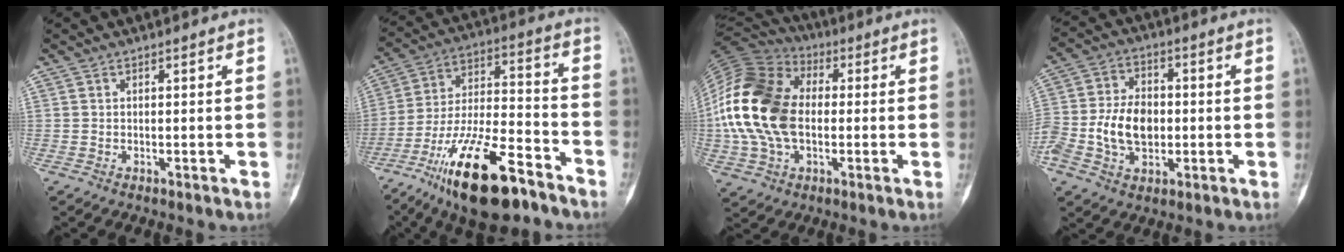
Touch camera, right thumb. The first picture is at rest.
{"total": 21.7, "force": [-13.7, 7.3, 15.2], "torque": [-0.276, 0.074, -0.240]}
{"total": 21.1, "force": [-0.6, 14.3, 15.5], "torque": [-0.310, 0.019, -0.015]}
{"total": 12.5, "force": [-2.1, 8.7, 8.7], "torque": [-0.153, 0.020, -0.038]}